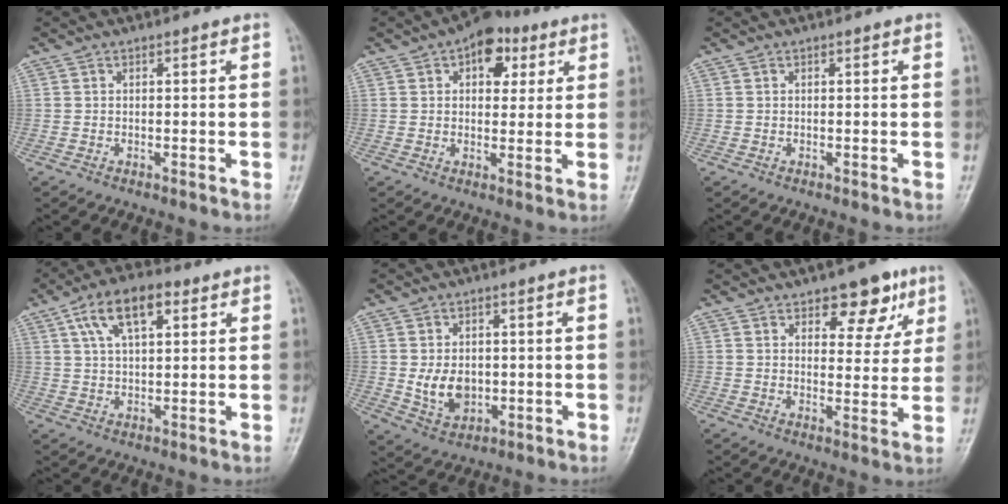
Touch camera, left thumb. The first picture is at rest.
{"total": 9.6, "force": [4.1, 5.9, 6.3], "torque": [-0.049, 0.001, 0.051]}
{"total": 0.0}
{"total": 10.2, "force": [4.4, 4.9, 7.8], "torque": [-0.133, 0.004, 0.076]}
{"total": 6.6, "force": [-0.3, 4.9, 4.4], "torque": [-0.053, -0.007, 0.008]}
{"total": 9.9, "force": [5.7, 5.2, 6.2], "torque": [-0.040, -0.026, 0.076]}